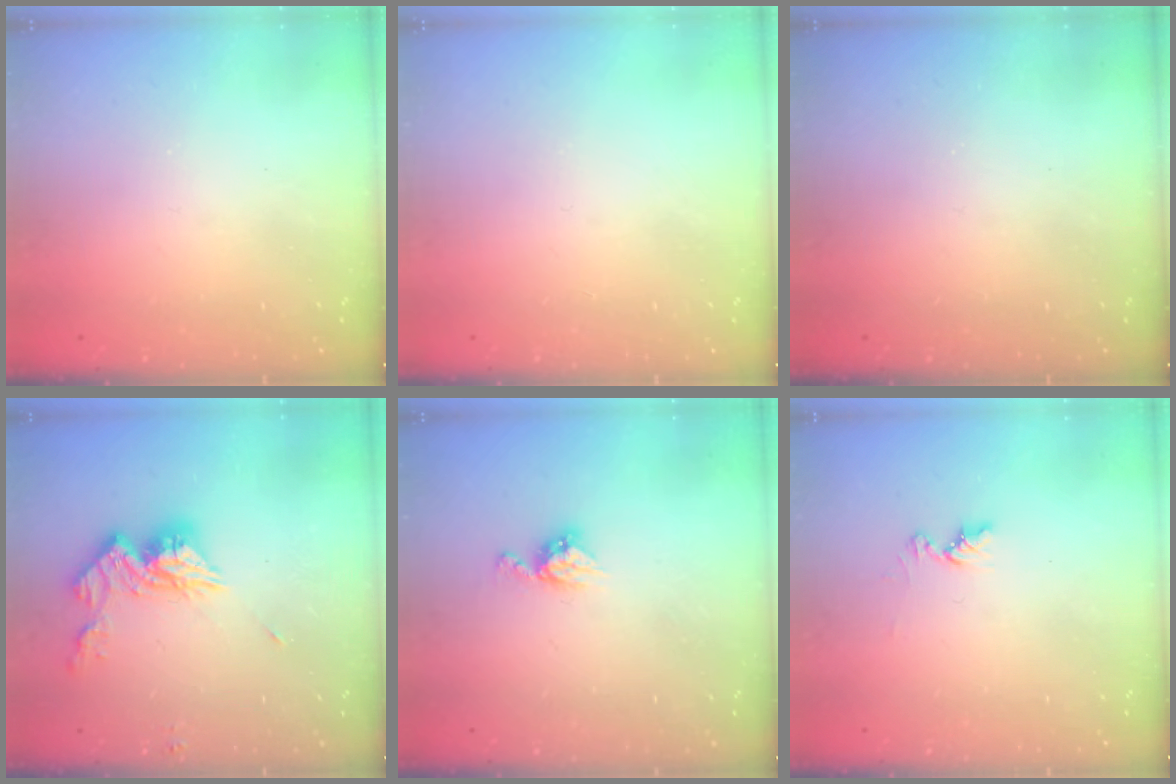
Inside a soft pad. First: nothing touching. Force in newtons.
{"total": 0.0}
{"total": 0.0}
{"total": 12.3, "press": 12.2, "slide": 1.0}
{"total": 6.1, "press": 6.1, "slide": 0.4}
{"total": 6.4, "press": 6.3, "slide": 0.7}